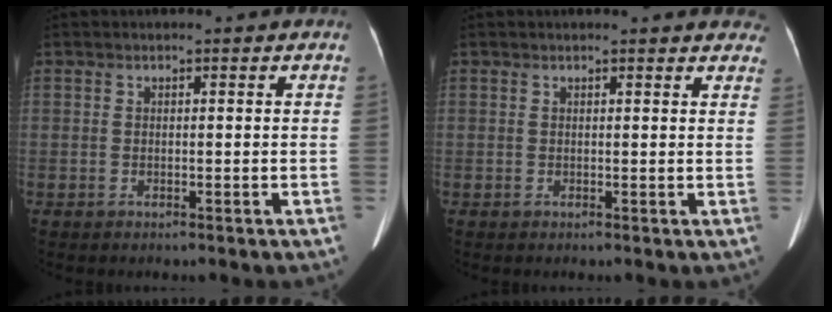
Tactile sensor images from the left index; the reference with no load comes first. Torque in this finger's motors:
{"motor_torque": [0.16, -0.29, 0.04, 0.00]}